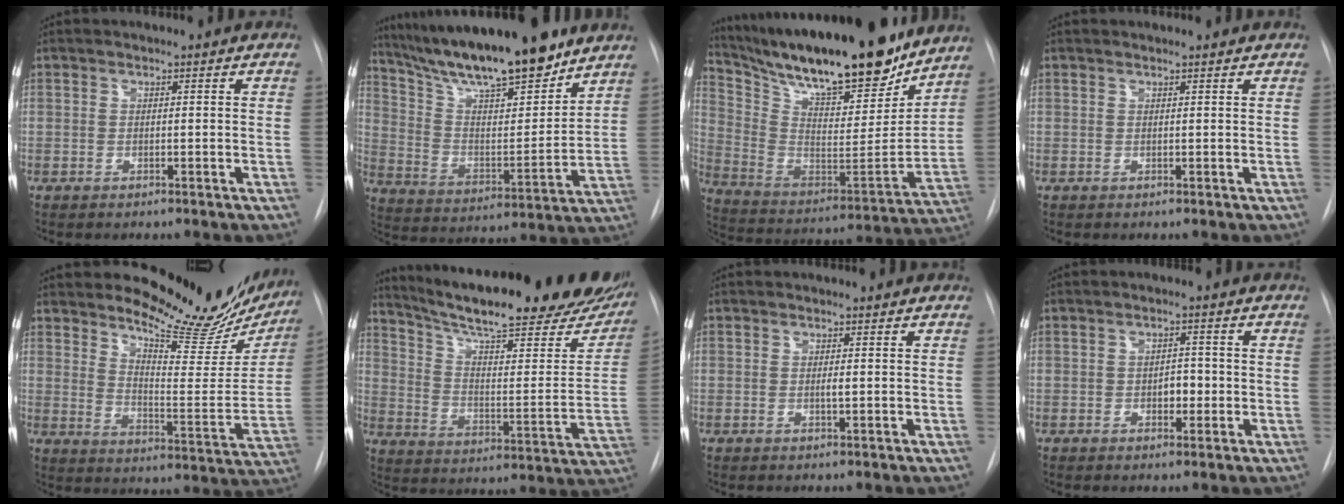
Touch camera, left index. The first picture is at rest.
{"total": 20.4, "force": [16.6, 3.0, 11.4], "torque": [-0.195, -0.009, 0.281]}
{"total": 27.9, "force": [23.1, 6.1, 14.3], "torque": [-0.255, -0.030, 0.355]}
{"total": 1.1, "force": [1.1, 0.0, 0.1], "torque": [-0.008, 0.005, 0.012]}
{"total": 18.3, "force": [16.2, 5.2, 6.7], "torque": [-0.079, -0.077, 0.203]}
{"total": 30.1, "force": [24.6, 5.3, 16.6], "torque": [-0.247, -0.059, 0.325]}
{"total": 0.8, "force": [-0.4, 0.0, 0.7], "torque": [-0.016, -0.008, -0.007]}
{"total": 2.7, "force": [-1.0, 1.5, 2.0], "torque": [-0.024, -0.002, -0.013]}